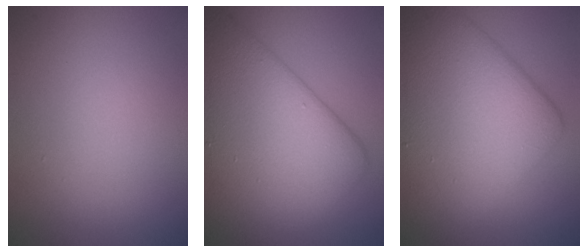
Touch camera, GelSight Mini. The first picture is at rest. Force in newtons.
{"total": 11.6, "press": 11.6, "slide": 0.3}
{"total": 11.2, "press": 11.2, "slide": 0.4}